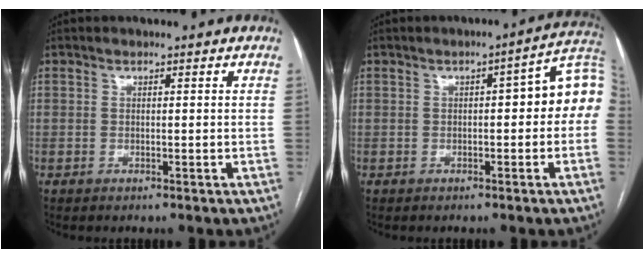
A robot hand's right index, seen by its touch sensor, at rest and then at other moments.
{"total": 8.7, "force": [0.5, 2.2, 8.4], "torque": [-0.104, 0.041, 0.003]}